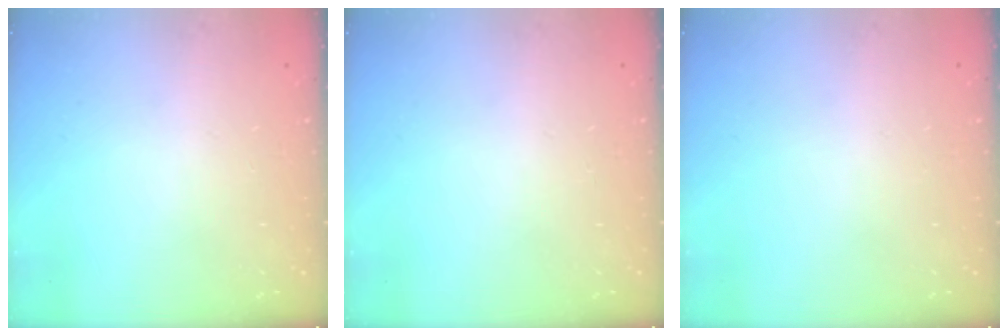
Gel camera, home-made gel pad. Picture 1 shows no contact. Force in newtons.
{"total": 0.0}
{"total": 0.0}